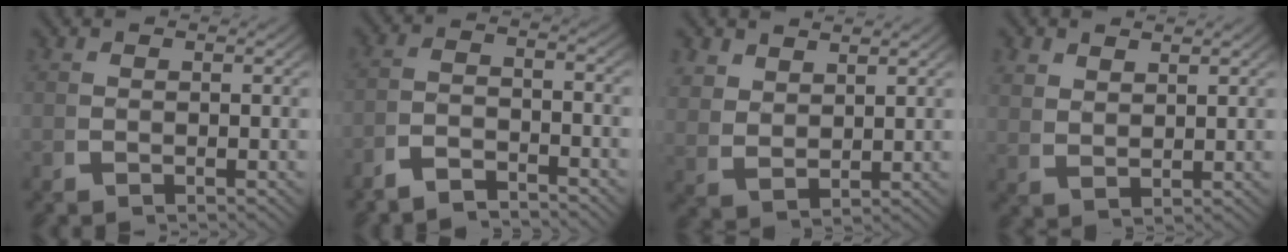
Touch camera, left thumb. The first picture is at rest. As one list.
[{"total": 3.1, "force": [-2.6, 0.8, 1.5], "torque": [-0.025, -0.009, -0.053]}, {"total": 2.9, "force": [2.1, 1.5, 1.4], "torque": [-0.036, -0.012, 0.056]}, {"total": 2.1, "force": [2.0, 0.4, 0.7], "torque": [-0.013, 0.001, 0.049]}]